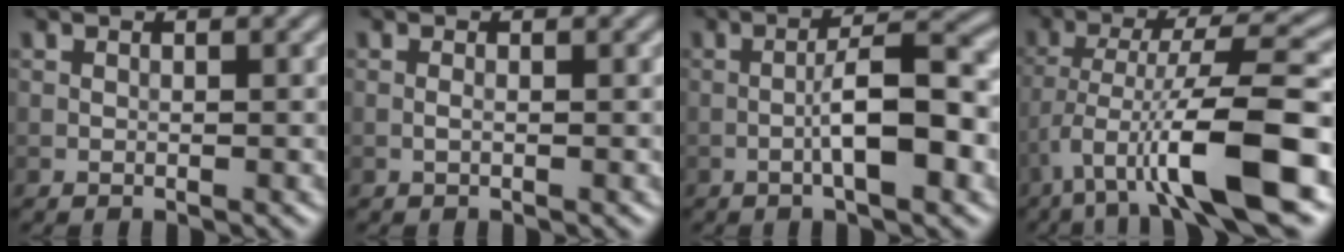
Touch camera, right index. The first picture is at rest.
{"total": 0.6, "force": [-0.2, 0.1, 0.5], "torque": [-0.012, -0.001, -0.005]}
{"total": 6.0, "force": [-1.6, 1.3, 5.7], "torque": [-0.094, 0.015, -0.030]}
{"total": 10.1, "force": [-3.9, 1.9, 9.1], "torque": [-0.152, 0.015, -0.066]}